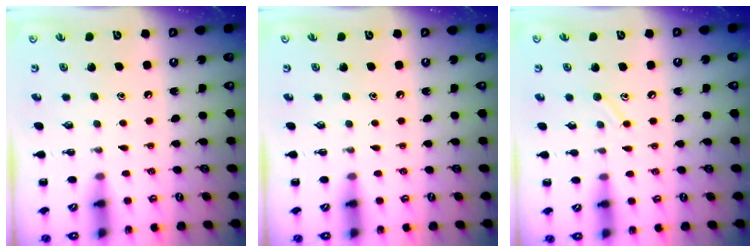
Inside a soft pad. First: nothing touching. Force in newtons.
{"total": 0.0}
{"total": 7.1, "press": 6.9, "slide": 1.8}